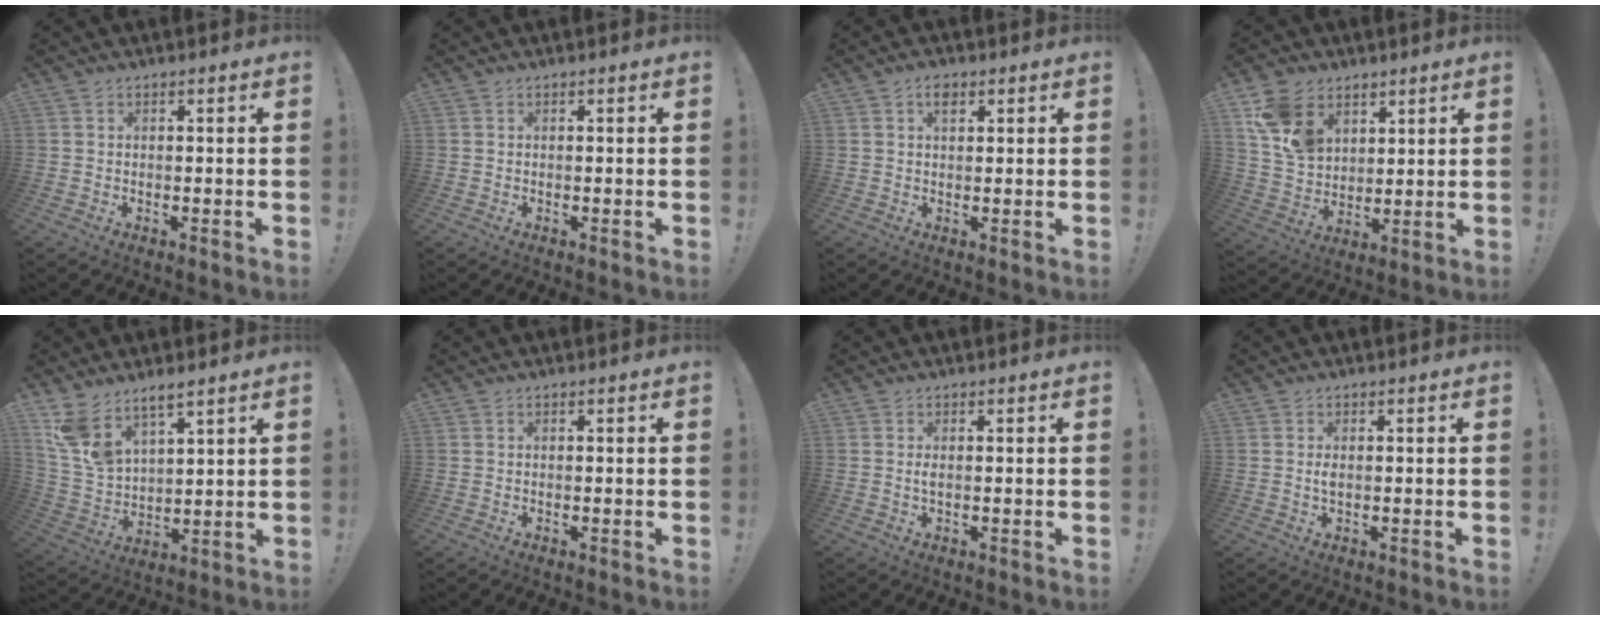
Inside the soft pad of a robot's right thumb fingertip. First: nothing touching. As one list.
[{"total": 0.0}, {"total": 3.3, "force": [1.6, 1.8, 2.2], "torque": [-0.027, -0.003, 0.025]}, {"total": 13.3, "force": [7.5, 9.5, 5.4], "torque": [-0.103, -0.028, 0.154]}, {"total": 10.2, "force": [8.2, 4.5, 4.2], "torque": [-0.094, -0.052, 0.162]}, {"total": 0.0}, {"total": 1.3, "force": [0.0, 0.1, 1.3], "torque": [-0.019, -0.003, -0.002]}, {"total": 1.3, "force": [0.0, 0.5, 1.3], "torque": [-0.019, 0.001, -0.003]}]